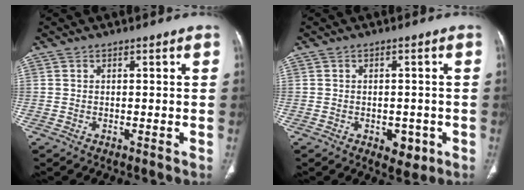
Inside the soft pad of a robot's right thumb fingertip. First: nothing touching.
{"total": 4.2, "force": [-1.5, 2.8, 2.8], "torque": [-0.017, 0.003, -0.011]}